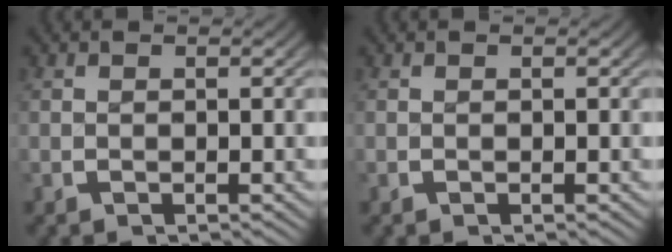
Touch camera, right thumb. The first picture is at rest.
{"total": 0.0}